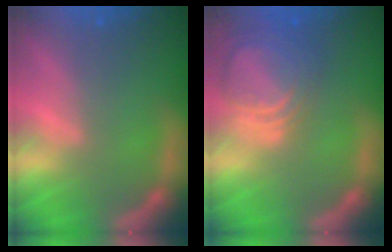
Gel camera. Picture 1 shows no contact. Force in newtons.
{"total": 7.5}